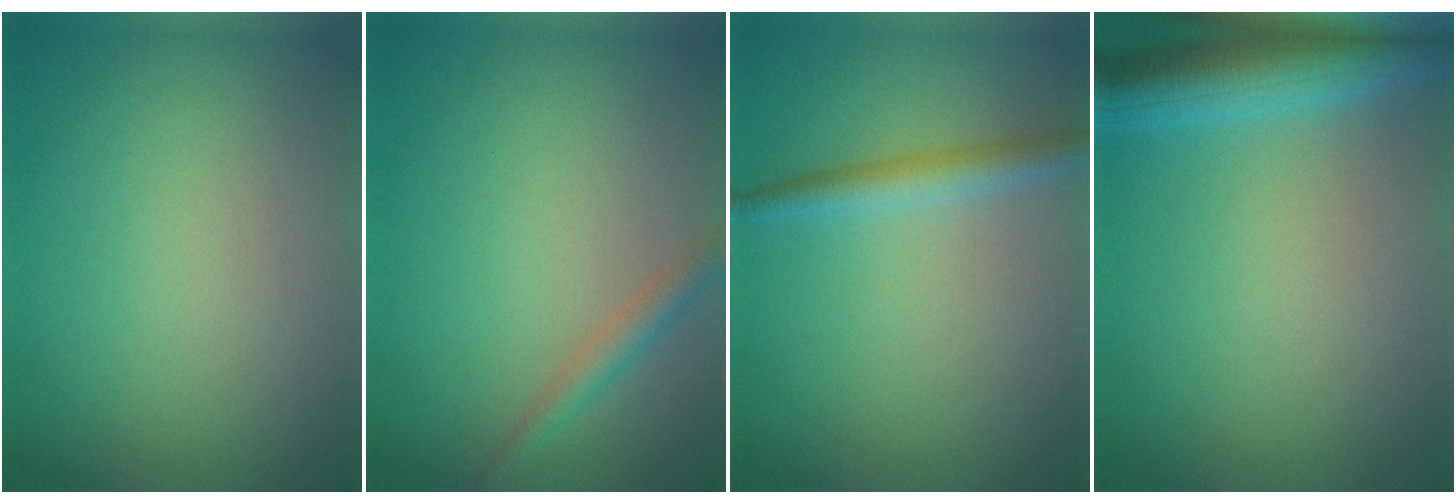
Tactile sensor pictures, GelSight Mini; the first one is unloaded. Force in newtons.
{"total": 1.8, "press": 1.8, "slide": 0.1}
{"total": 2.5, "press": 2.5, "slide": 0.0}
{"total": 6.6, "press": 6.6, "slide": 0.3}